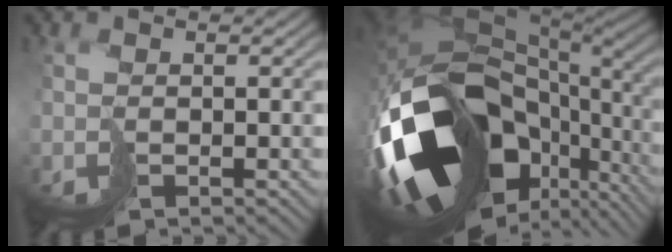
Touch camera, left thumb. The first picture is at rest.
{"total": 19.1, "force": [-5.8, 11.9, 13.8], "torque": [-0.307, -0.049, -0.060]}